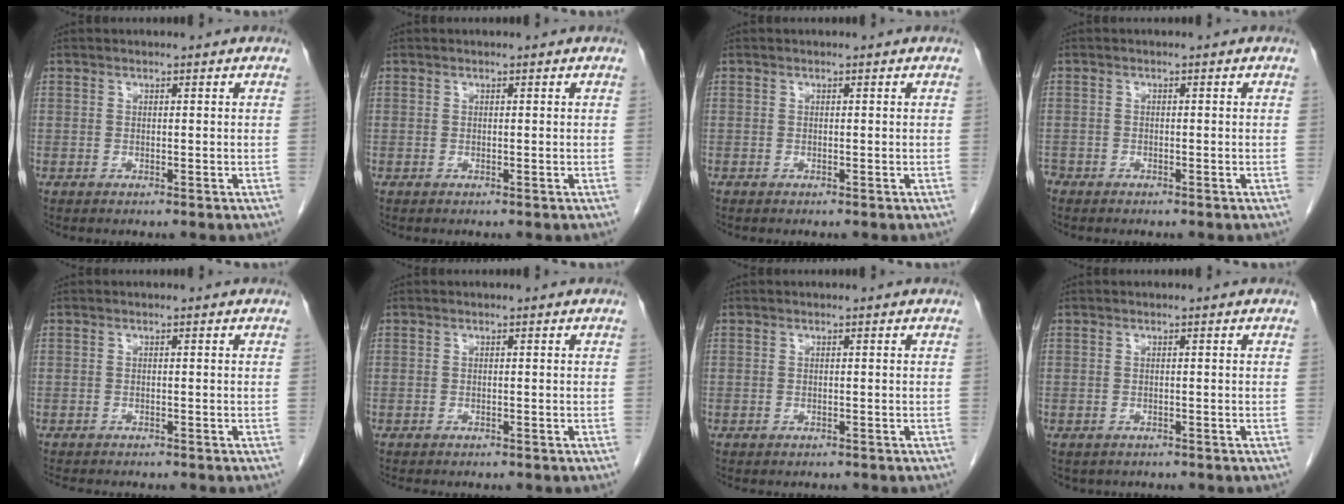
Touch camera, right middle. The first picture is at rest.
{"total": 0.0}
{"total": 0.0}
{"total": 2.0, "force": [-1.7, 1.1, 0.3], "torque": [-0.013, 0.000, -0.031]}
{"total": 5.2, "force": [-4.6, 1.5, 2.1], "torque": [-0.031, -0.008, -0.062]}
{"total": 2.6, "force": [-2.2, 0.8, 1.1], "torque": [-0.021, -0.007, -0.024]}
{"total": 1.2, "force": [-1.1, 0.4, 0.2], "torque": [-0.014, -0.003, -0.014]}
{"total": 1.9, "force": [-1.5, 1.1, 0.2], "torque": [-0.011, -0.001, -0.019]}